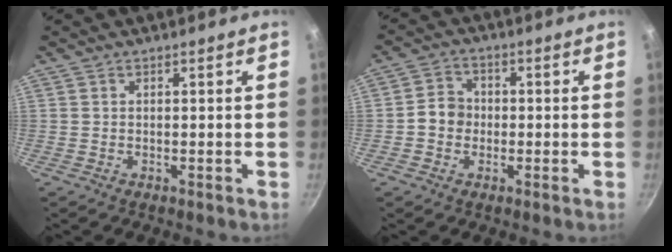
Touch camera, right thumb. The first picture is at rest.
{"total": 4.9, "force": [-0.8, 4.3, 2.1], "torque": [-0.009, 0.018, -0.023]}